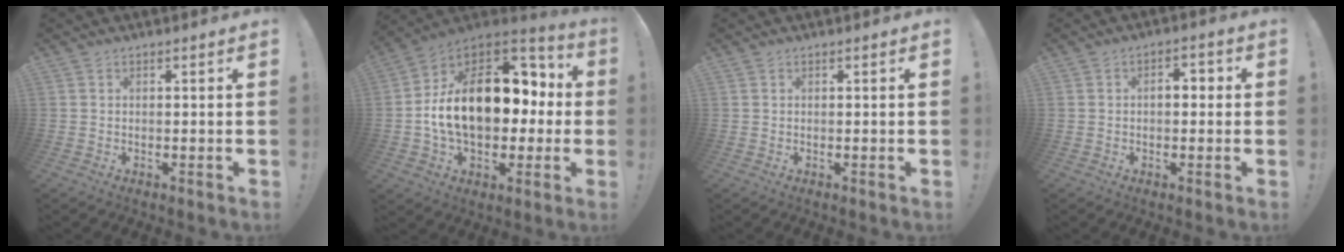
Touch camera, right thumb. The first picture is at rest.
{"total": 24.1, "force": [0.8, 15.4, 18.5], "torque": [-0.297, 0.016, 0.038]}
{"total": 0.0}
{"total": 4.2, "force": [-0.1, 2.6, 3.3], "torque": [-0.046, 0.011, -0.008]}